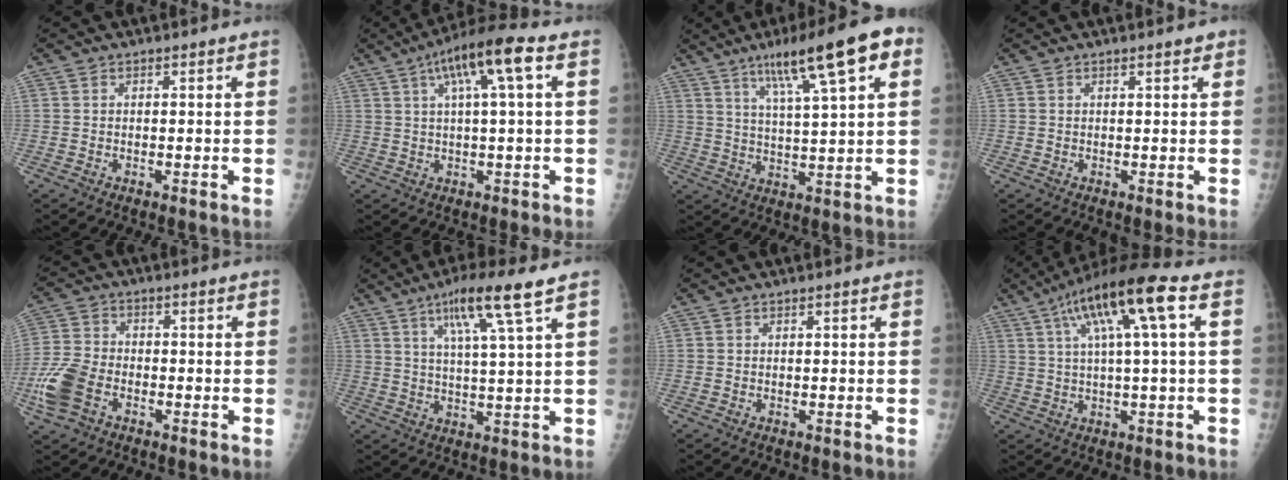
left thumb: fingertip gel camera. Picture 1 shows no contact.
{"total": 10.2, "force": [3.6, 1.3, 9.5], "torque": [-0.174, 0.025, 0.052]}
{"total": 16.0, "force": [7.7, 2.7, 13.8], "torque": [-0.205, -0.005, 0.120]}
{"total": 1.2, "force": [0.8, 0.3, 0.9], "torque": [-0.010, -0.002, 0.009]}
{"total": 8.8, "force": [-3.8, 5.7, 5.4], "torque": [-0.128, 0.014, -0.076]}
{"total": 10.1, "force": [5.4, -0.3, 8.5], "torque": [-0.153, -0.017, 0.096]}
{"total": 0.0}
{"total": 13.8, "force": [4.6, 1.8, 12.9], "torque": [-0.236, 0.028, 0.073]}